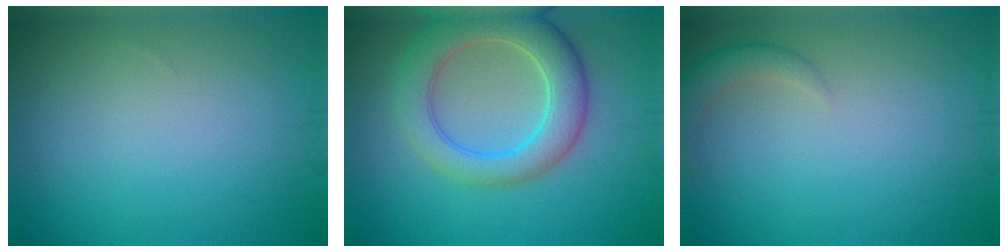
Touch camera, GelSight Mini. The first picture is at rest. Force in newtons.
{"total": 6.3, "press": 6.3, "slide": 0.5}
{"total": 2.0, "press": 2.0, "slide": 0.1}